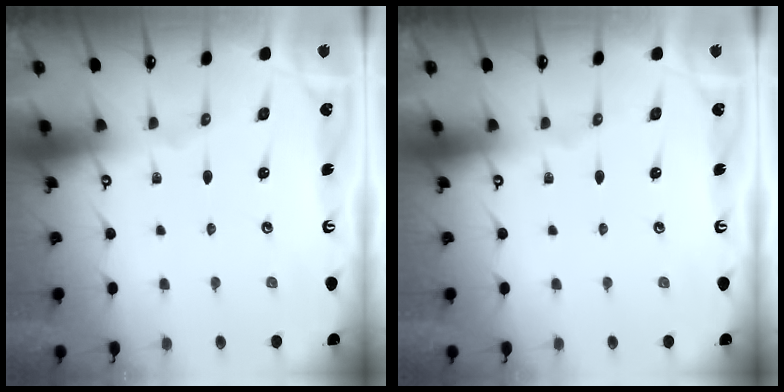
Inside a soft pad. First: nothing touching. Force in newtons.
{"total": 0.0}